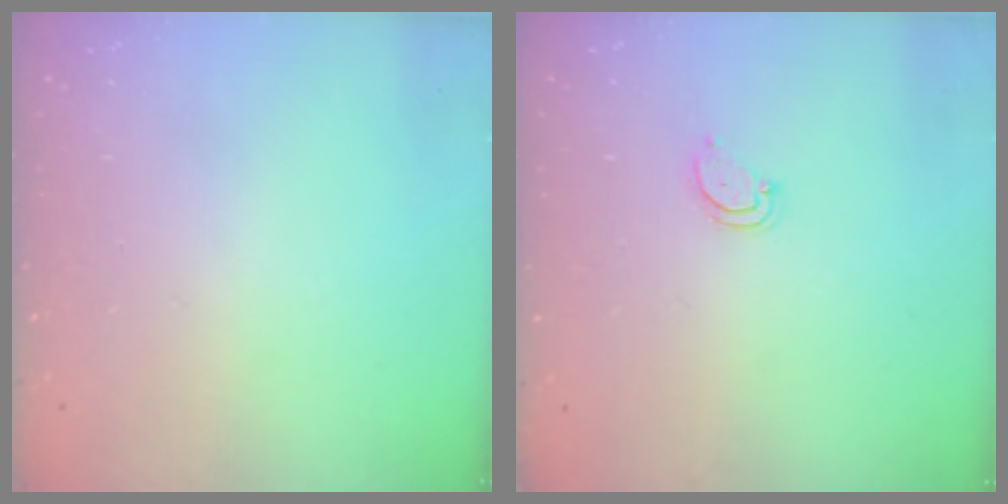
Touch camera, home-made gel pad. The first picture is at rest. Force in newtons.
{"total": 2.8, "press": 2.8, "slide": 0.2}